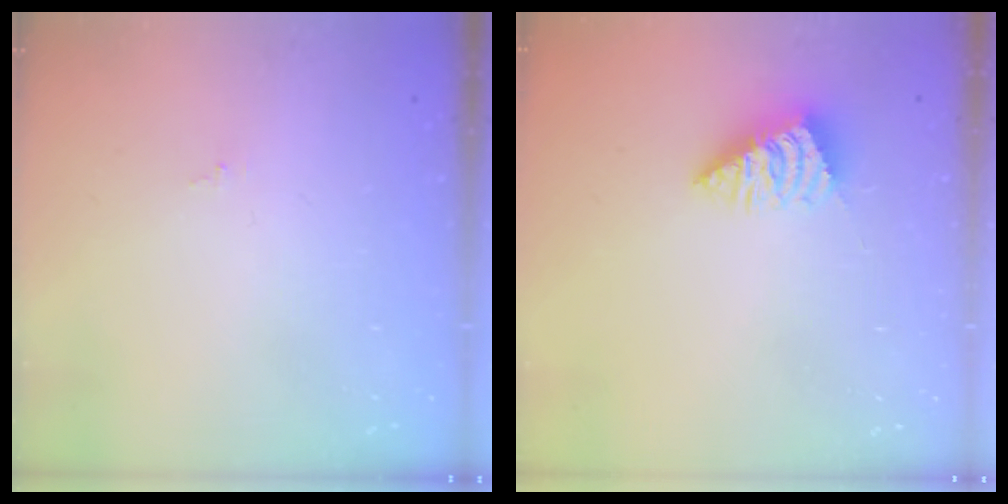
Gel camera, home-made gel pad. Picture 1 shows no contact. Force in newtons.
{"total": 2.1, "press": 2.1, "slide": 0.3}